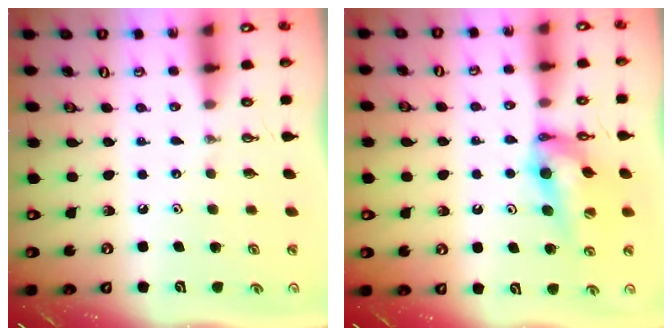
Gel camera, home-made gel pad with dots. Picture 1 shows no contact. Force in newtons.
{"total": 12.3, "press": 11.7, "slide": 3.7}